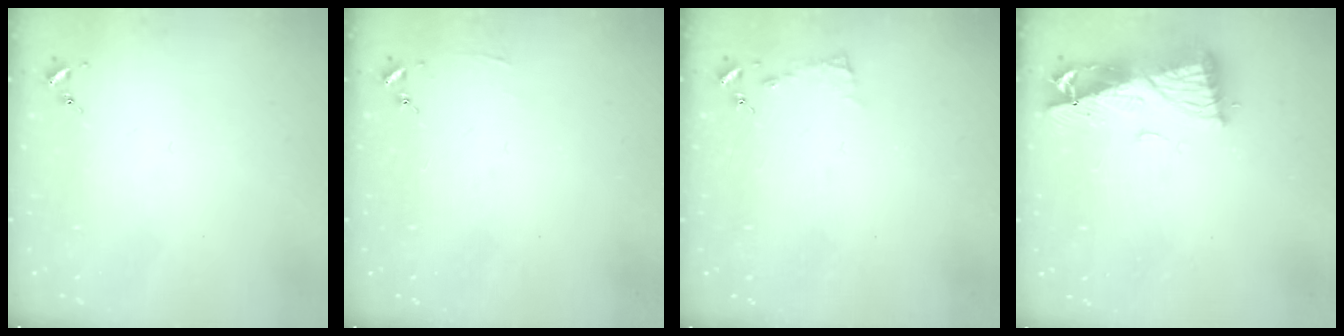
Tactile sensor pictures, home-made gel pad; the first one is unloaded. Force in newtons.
{"total": 2.9, "press": 2.9, "slide": 0.3}
{"total": 3.4, "press": 3.4, "slide": 0.4}
{"total": 10.7, "press": 10.6, "slide": 1.5}